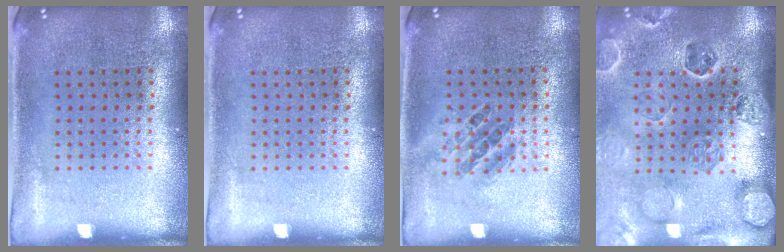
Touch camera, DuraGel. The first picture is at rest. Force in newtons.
{"total": 0.0}
{"total": 1.0, "press": 0.9, "slide": 0.3}
{"total": 2.7, "press": 2.7, "slide": 0.3}